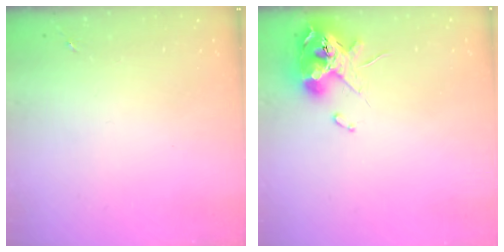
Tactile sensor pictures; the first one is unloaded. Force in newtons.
{"total": 11.9, "press": 11.8, "slide": 1.5}